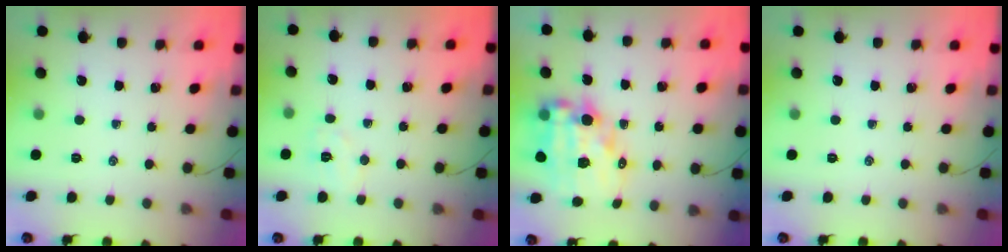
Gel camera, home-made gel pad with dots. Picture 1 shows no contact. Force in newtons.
{"total": 5.6, "press": 5.5, "slide": 1.0}
{"total": 14.0, "press": 13.6, "slide": 3.5}
{"total": 0.0}